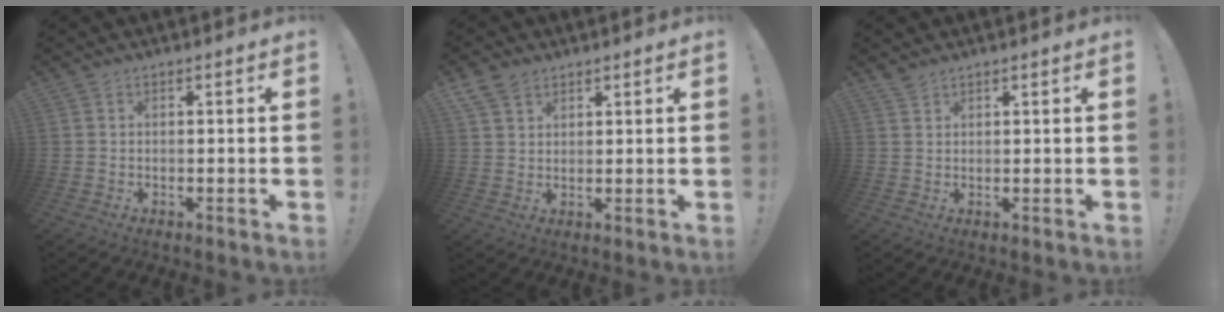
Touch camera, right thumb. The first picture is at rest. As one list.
[{"total": 5.8, "force": [3.9, 3.7, 2.1], "torque": [-0.040, -0.014, 0.077]}, {"total": 2.0, "force": [1.8, 0.5, 0.7], "torque": [-0.008, -0.010, 0.032]}]